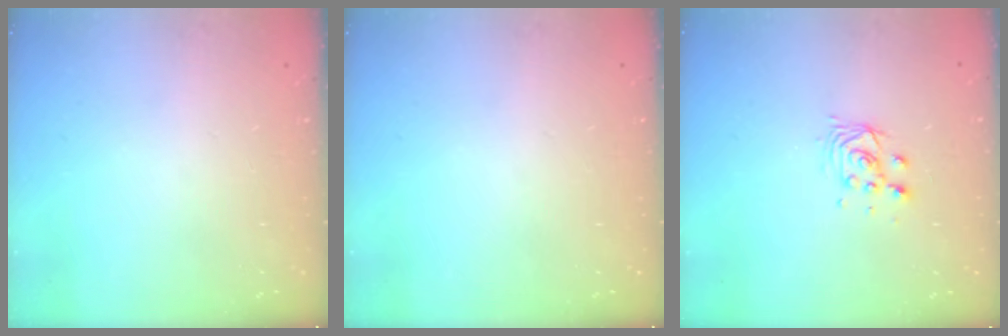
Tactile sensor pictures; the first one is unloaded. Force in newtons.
{"total": 0.0}
{"total": 5.0, "press": 5.0, "slide": 0.3}